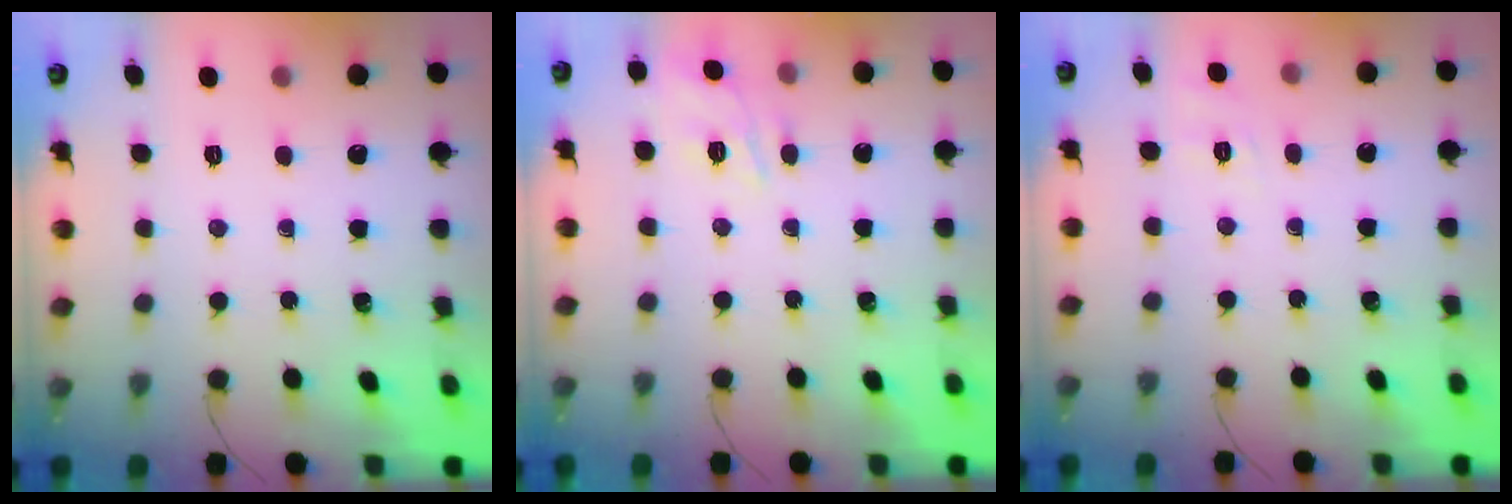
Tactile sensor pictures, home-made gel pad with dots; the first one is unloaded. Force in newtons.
{"total": 9.6, "press": 9.5, "slide": 0.7}
{"total": 1.9, "press": 0.3, "slide": 1.9}